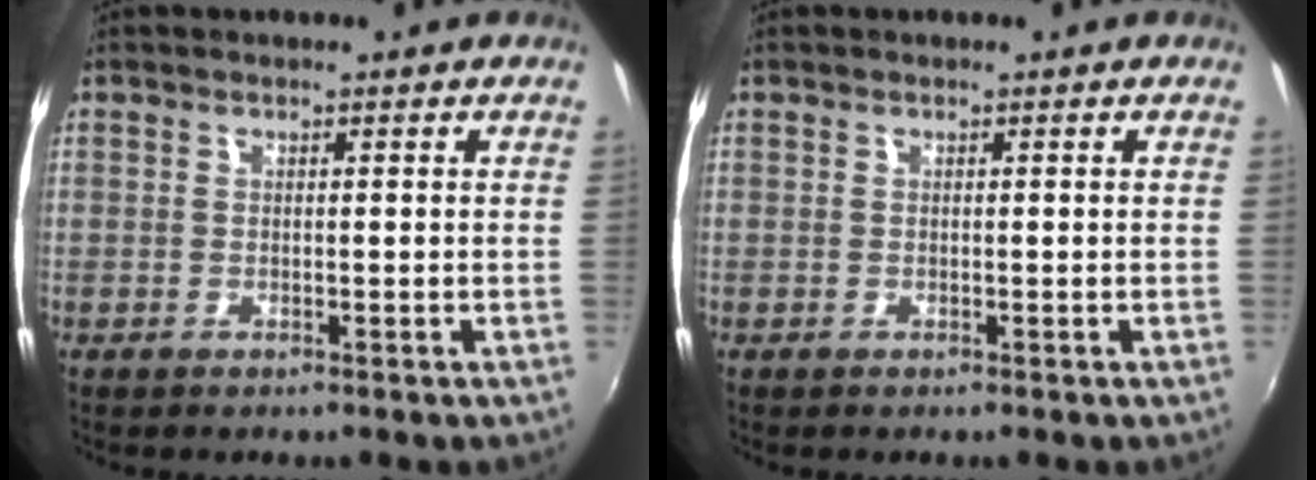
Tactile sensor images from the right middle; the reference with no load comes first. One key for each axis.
{"total": 0.0}